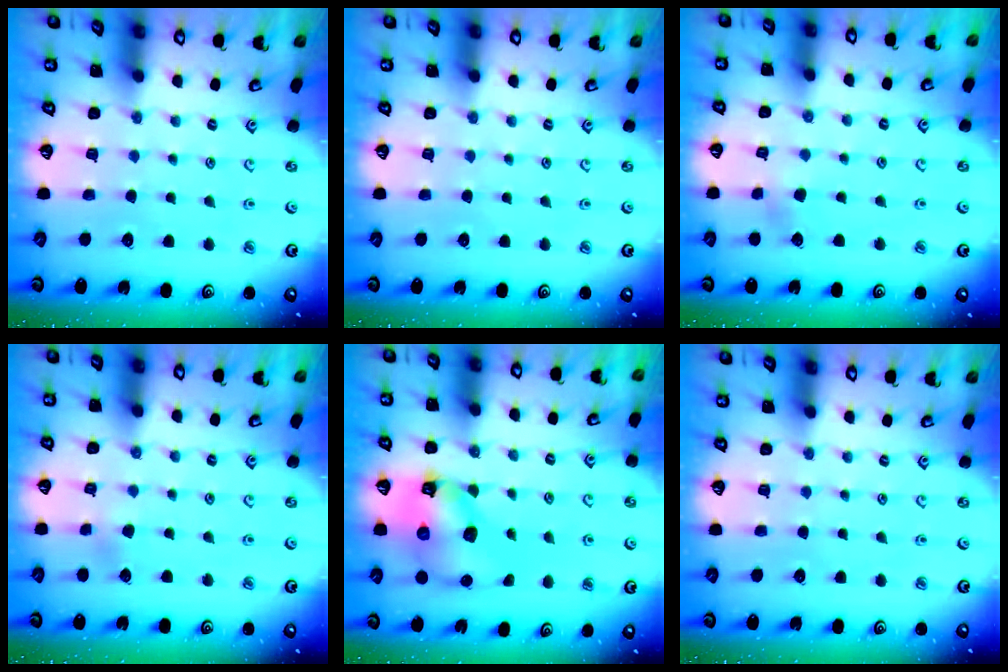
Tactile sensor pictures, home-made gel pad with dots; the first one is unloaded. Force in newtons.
{"total": 0.0}
{"total": 2.9, "press": 2.8, "slide": 0.9}
{"total": 2.1, "press": 2.0, "slide": 0.6}
{"total": 10.7, "press": 10.6, "slide": 1.5}
{"total": 0.0}